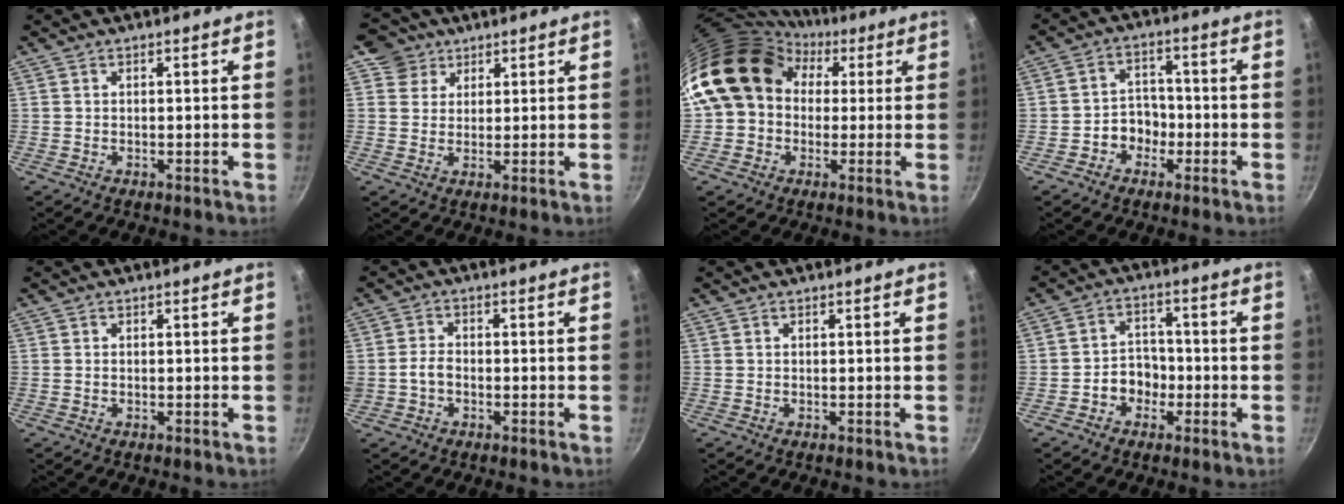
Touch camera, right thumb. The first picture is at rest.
{"total": 5.2, "force": [2.8, 4.4, 0.4], "torque": [0.032, 0.003, 0.039]}
{"total": 14.6, "force": [3.2, 11.8, 8.0], "torque": [-0.104, 0.029, 0.041]}
{"total": 5.7, "force": [-2.3, 4.6, 2.4], "torque": [-0.001, 0.033, -0.042]}
{"total": 0.0}
{"total": 3.1, "force": [-1.0, 2.3, 1.9], "torque": [-0.028, 0.018, -0.019]}
{"total": 0.0}
{"total": 6.1, "force": [-2.2, 4.9, 2.8], "torque": [-0.010, 0.031, -0.041]}